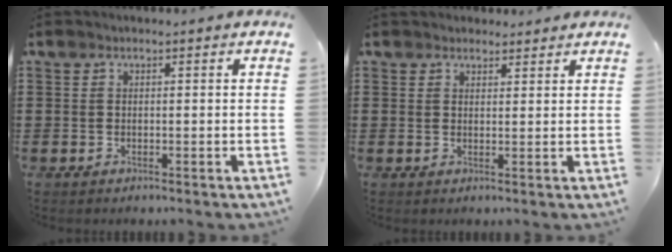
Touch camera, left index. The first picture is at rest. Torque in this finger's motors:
{"motor_torque": [2.14, 0.00, 0.03, -0.06]}